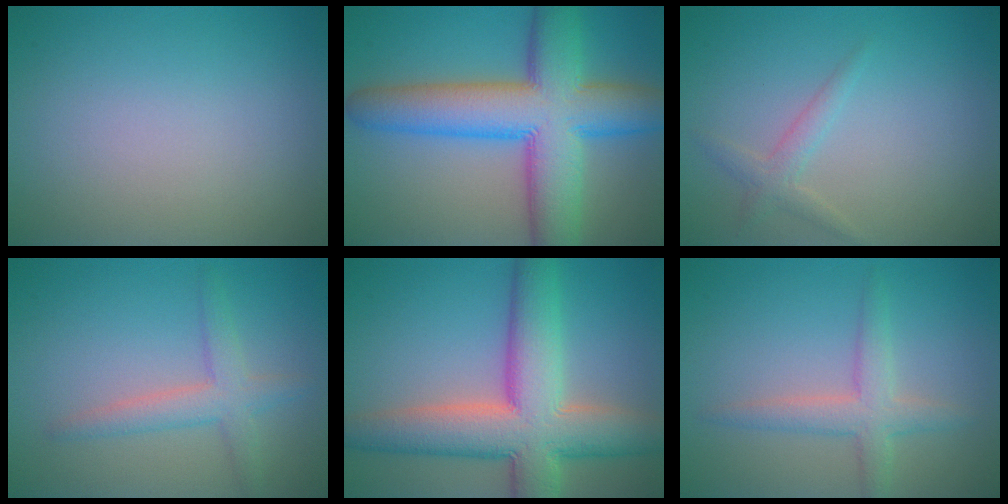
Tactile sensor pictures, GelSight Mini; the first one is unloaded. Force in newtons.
{"total": 11.7, "press": 11.7, "slide": 0.1}
{"total": 1.6, "press": 1.6, "slide": 0.0}
{"total": 3.0, "press": 3.0, "slide": 0.1}
{"total": 10.4, "press": 10.4, "slide": 0.7}
{"total": 3.0, "press": 3.0, "slide": 0.1}